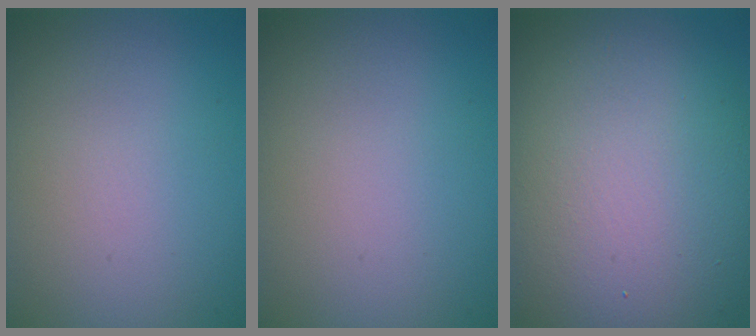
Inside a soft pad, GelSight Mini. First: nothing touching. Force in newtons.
{"total": 0.0}
{"total": 14.7, "press": 14.7, "slide": 1.2}